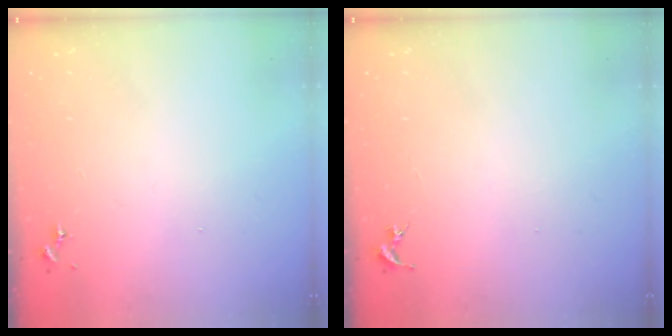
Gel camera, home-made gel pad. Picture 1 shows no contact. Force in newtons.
{"total": 0.0}